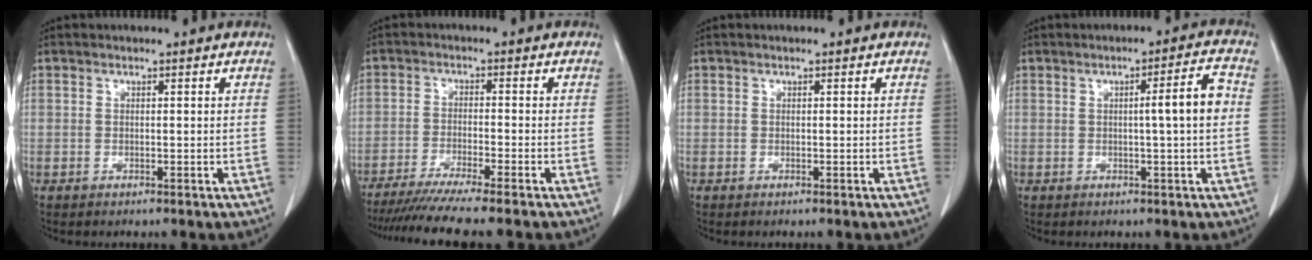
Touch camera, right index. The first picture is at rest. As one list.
[{"total": 10.5, "force": [-9.0, -1.4, 5.3], "torque": [-0.065, -0.030, -0.142]}, {"total": 0.0}, {"total": 5.4, "force": [0.1, -0.4, 5.3], "torque": [-0.077, 0.008, 0.000]}]